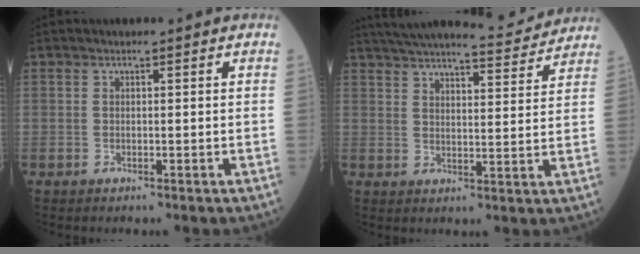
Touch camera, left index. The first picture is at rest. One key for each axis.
{"total": 15.8, "fx": 14.8, "fy": 1.3, "fz": 5.3, "tx": -0.087, "ty": 0.000, "tz": 0.203}